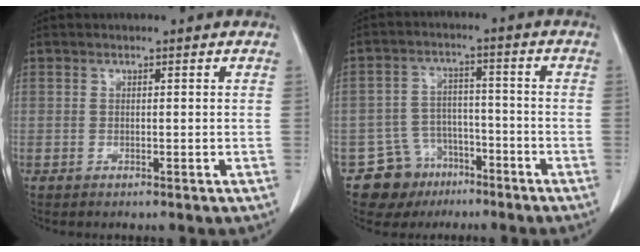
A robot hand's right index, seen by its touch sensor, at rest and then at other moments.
{"total": 7.8, "force": [-4.8, 6.1, 0.7], "torque": [-0.013, 0.023, -0.068]}